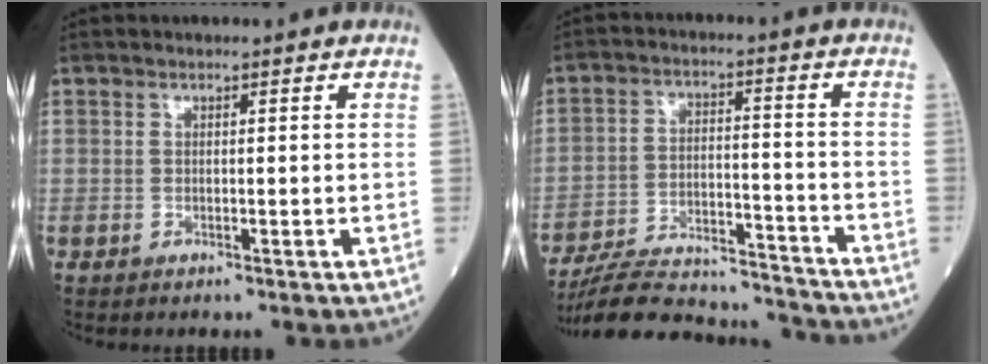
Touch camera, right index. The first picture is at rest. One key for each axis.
{"total": 17.8, "fx": -17.1, "fy": 2.5, "fz": 4.2, "tx": -0.089, "ty": 0.013, "tz": -0.260}